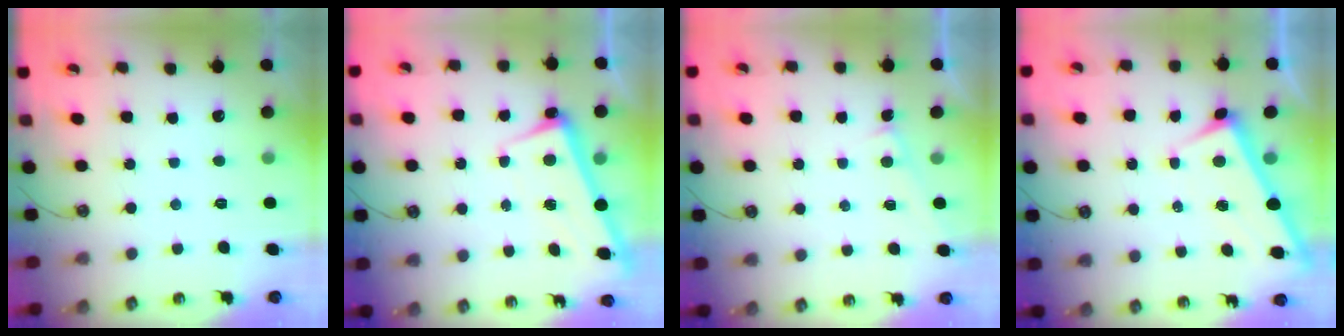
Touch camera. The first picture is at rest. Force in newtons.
{"total": 2.6, "press": 2.6, "slide": 0.5}
{"total": 2.9, "press": 2.9, "slide": 0.1}
{"total": 2.9, "press": 2.9, "slide": 0.2}